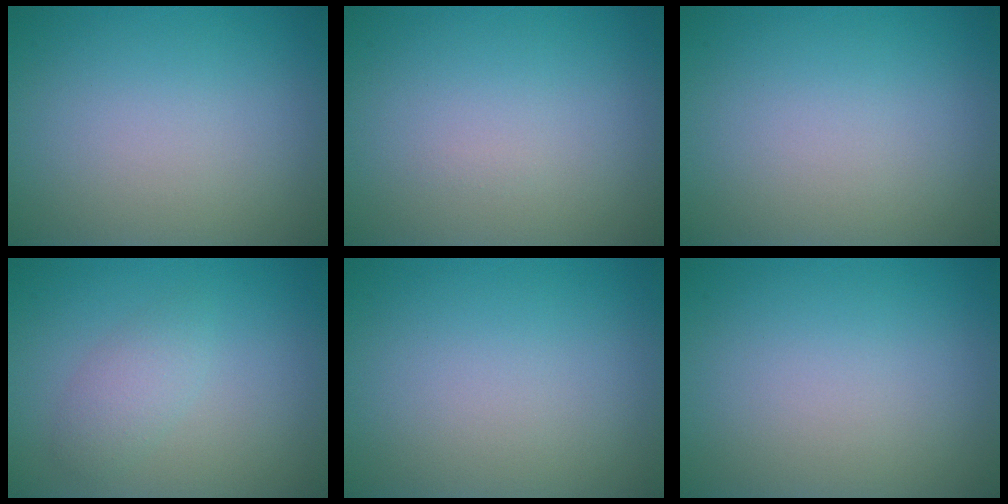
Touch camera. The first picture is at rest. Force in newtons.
{"total": 0.0}
{"total": 0.0}
{"total": 1.9, "press": 1.9, "slide": 0.1}
{"total": 0.0}
{"total": 0.0}